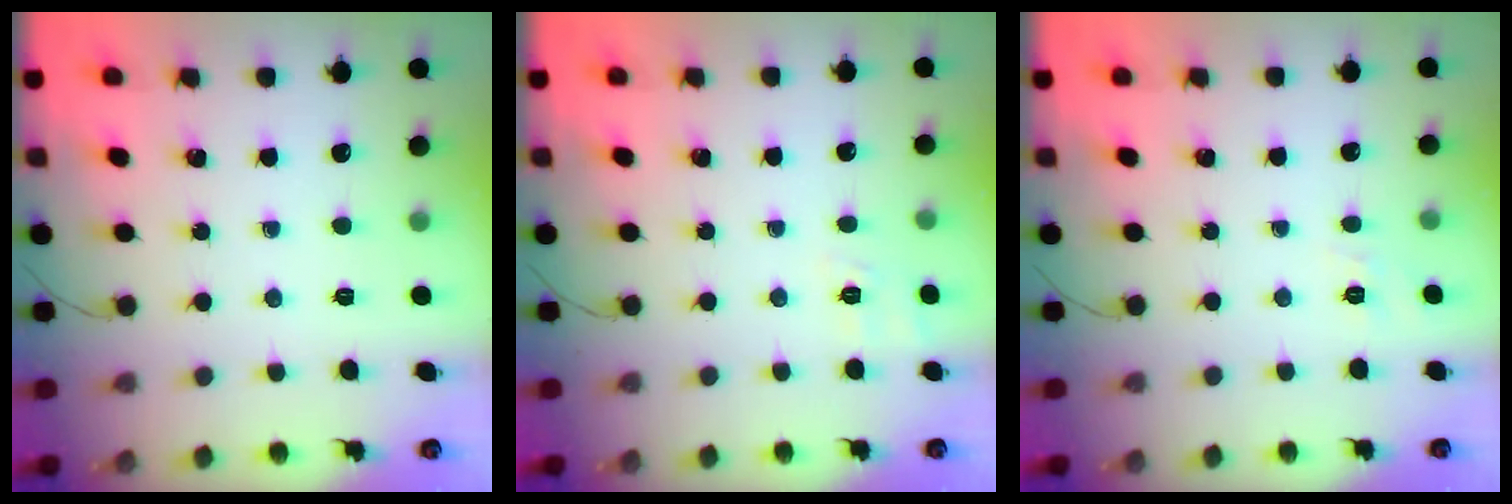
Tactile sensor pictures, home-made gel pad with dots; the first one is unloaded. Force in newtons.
{"total": 2.3, "press": 1.3, "slide": 1.9}
{"total": 1.8, "press": 1.2, "slide": 1.4}